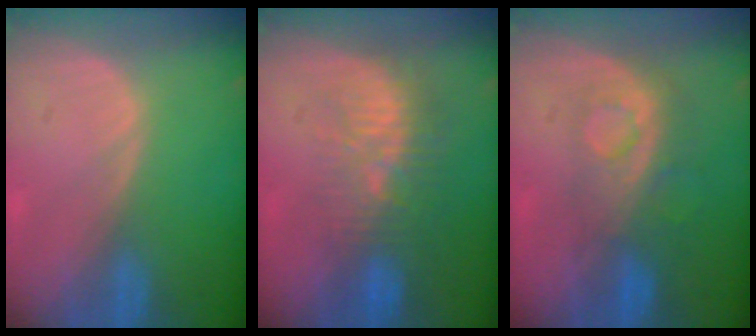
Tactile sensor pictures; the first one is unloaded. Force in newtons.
{"total": 9.3, "press": 8.6, "slide": 3.7}
{"total": 8.3, "press": 7.3, "slide": 3.8}